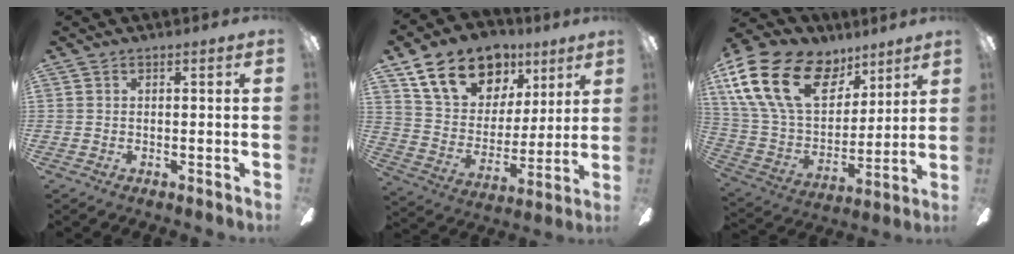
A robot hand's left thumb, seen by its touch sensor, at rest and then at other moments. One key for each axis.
{"total": 19.0, "fx": 12.0, "fy": 12.2, "fz": 8.2, "tx": -0.146, "ty": -0.057, "tz": 0.223}
{"total": 24.7, "fx": 12.3, "fy": 15.0, "fz": 15.2, "tx": -0.305, "ty": -0.051, "tz": 0.222}